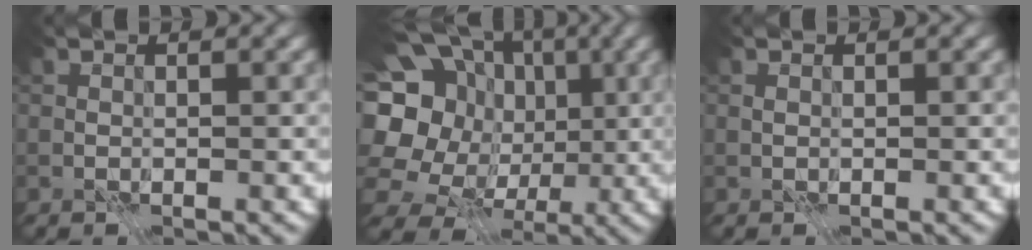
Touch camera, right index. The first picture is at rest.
{"total": 18.7, "force": [1.4, 16.5, 8.8], "torque": [-0.213, 0.021, 0.004]}
{"total": 0.0}